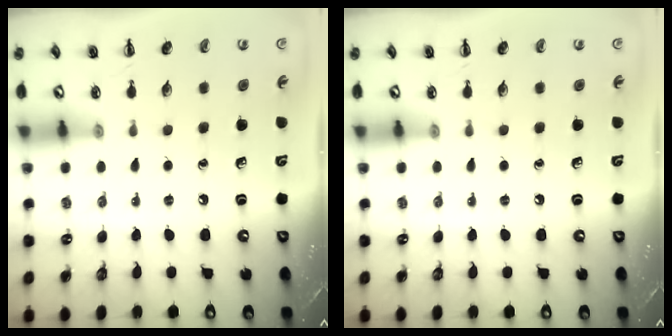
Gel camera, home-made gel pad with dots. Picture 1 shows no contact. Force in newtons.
{"total": 0.0}